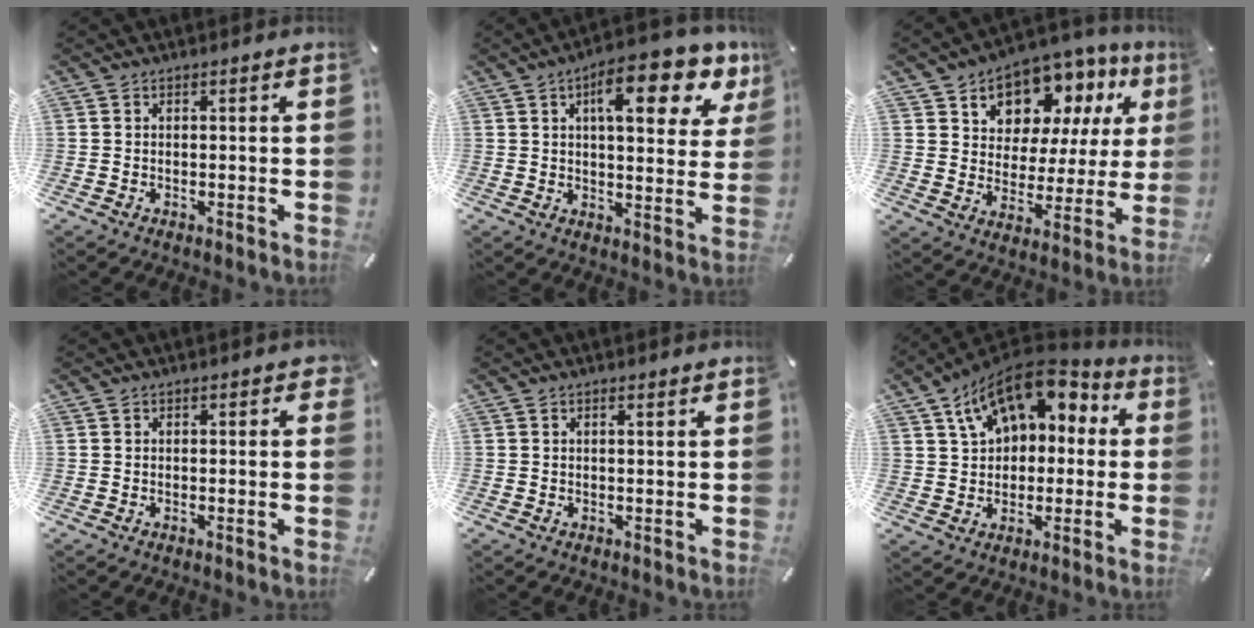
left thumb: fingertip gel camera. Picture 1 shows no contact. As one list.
[{"total": 14.3, "force": [7.7, 5.5, 10.8], "torque": [-0.142, -0.038, 0.120]}, {"total": 10.4, "force": [7.3, 7.1, 2.0], "torque": [-0.046, -0.070, 0.134]}, {"total": 1.0, "force": [0.2, 0.5, 0.8], "torque": [-0.008, 0.001, 0.000]}, {"total": 0.6, "force": [0.3, 0.0, 0.5], "torque": [-0.009, -0.001, 0.006]}, {"total": 13.7, "force": [6.5, 9.4, 7.5], "torque": [-0.126, -0.030, 0.119]}]